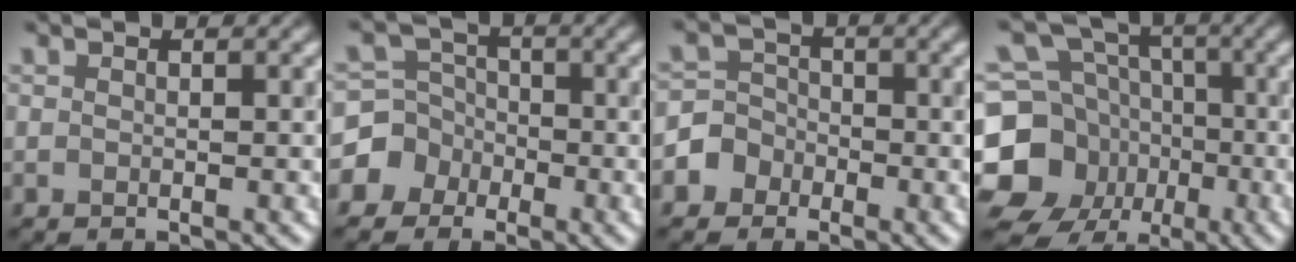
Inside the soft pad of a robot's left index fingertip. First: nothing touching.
{"total": 4.3, "force": [-1.8, 3.9, 0.1], "torque": [0.024, 0.011, -0.057]}
{"total": 3.5, "force": [-1.7, 3.1, 0.2], "torque": [0.023, 0.007, -0.049]}
{"total": 11.0, "force": [-2.7, 9.9, 4.0], "torque": [-0.104, -0.020, -0.065]}